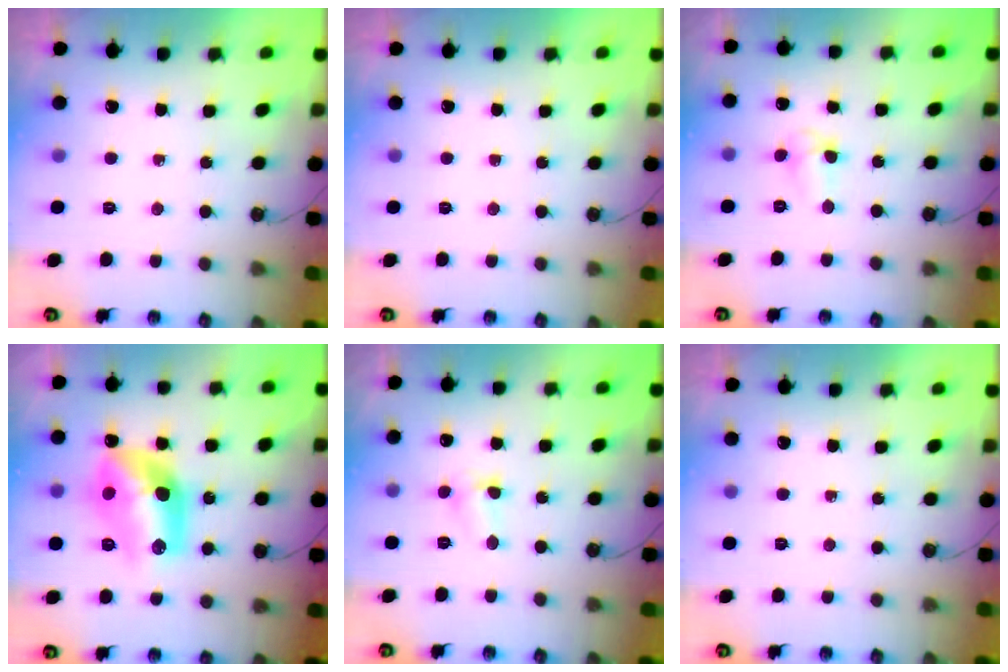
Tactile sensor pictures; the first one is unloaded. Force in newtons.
{"total": 0.0}
{"total": 5.5, "press": 5.4, "slide": 0.7}
{"total": 14.1, "press": 14.0, "slide": 1.1}
{"total": 5.3, "press": 5.2, "slide": 0.5}
{"total": 0.0}